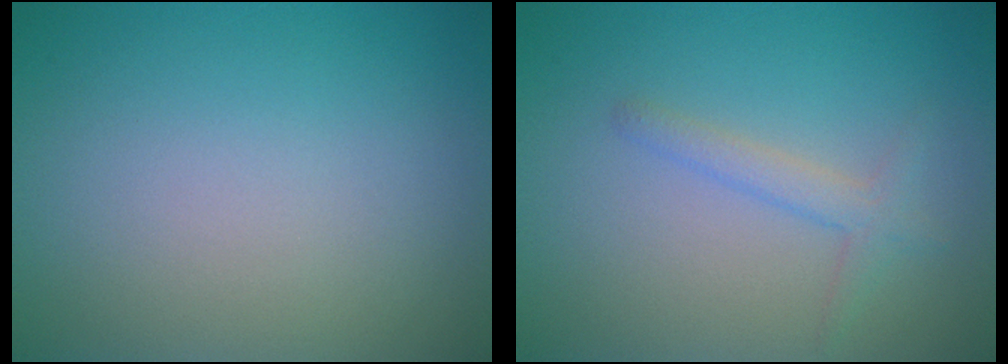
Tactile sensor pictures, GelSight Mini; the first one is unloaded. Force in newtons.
{"total": 1.8, "press": 1.8, "slide": 0.1}